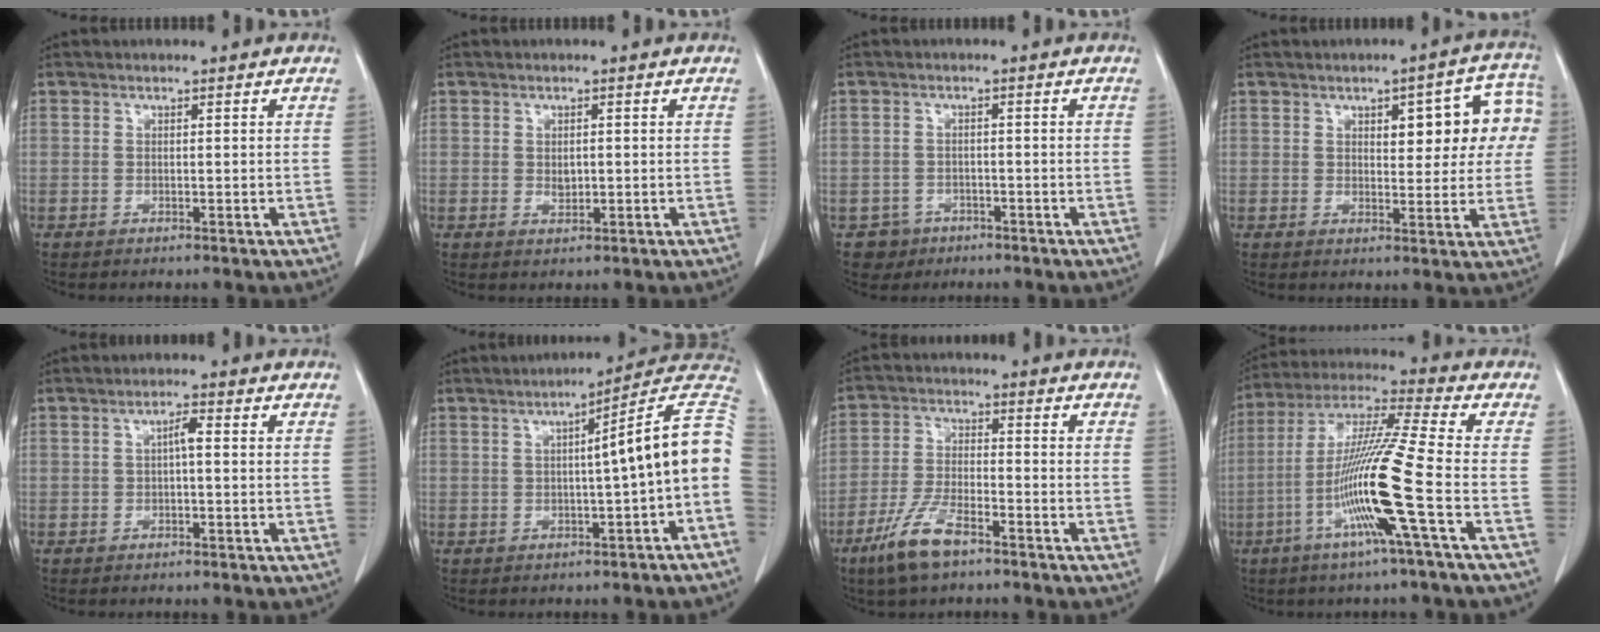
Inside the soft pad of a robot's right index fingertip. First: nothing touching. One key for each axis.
{"total": 0.5, "fx": -0.1, "fy": 0.2, "fz": 0.5, "tx": -0.010, "ty": -0.001, "tz": -0.001}
{"total": 3.2, "fx": -1.8, "fy": 2.6, "fz": -0.3, "tx": 0.007, "ty": 0.012, "tz": -0.027}
{"total": 10.2, "fx": 2.8, "fy": 3.8, "fz": 9.0, "tx": -0.096, "ty": 0.030, "tz": 0.035}
{"total": 2.0, "fx": 0.1, "fy": 0.3, "fz": 1.9, "tx": -0.034, "ty": 0.006, "tz": 0.003}
{"total": 11.1, "fx": -0.4, "fy": -0.7, "fz": 11.0, "tx": -0.134, "ty": 0.030, "tz": -0.015}
{"total": 8.3, "fx": -5.6, "fy": 2.1, "fz": 5.8, "tx": -0.126, "ty": -0.012, "tz": -0.107}
{"total": 15.3, "fx": -4.8, "fy": -1.9, "fz": 14.4, "tx": -0.284, "ty": -0.012, "tz": -0.103}